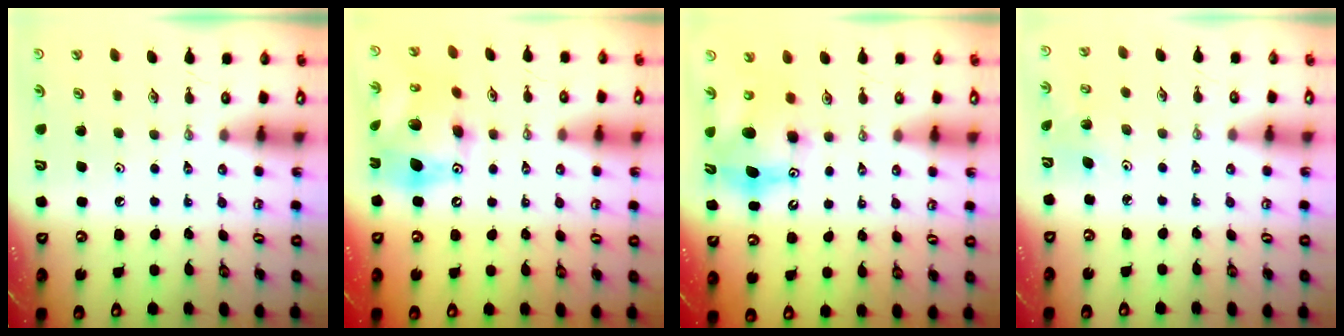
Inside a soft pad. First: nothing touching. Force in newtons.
{"total": 16.6, "press": 16.5, "slide": 1.8}
{"total": 10.3, "press": 10.0, "slide": 2.4}
{"total": 2.3, "press": 2.3, "slide": 0.2}